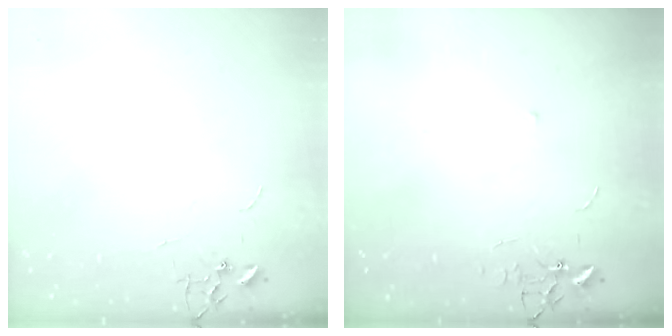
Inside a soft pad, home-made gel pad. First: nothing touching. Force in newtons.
{"total": 4.7, "press": 4.6, "slide": 0.7}